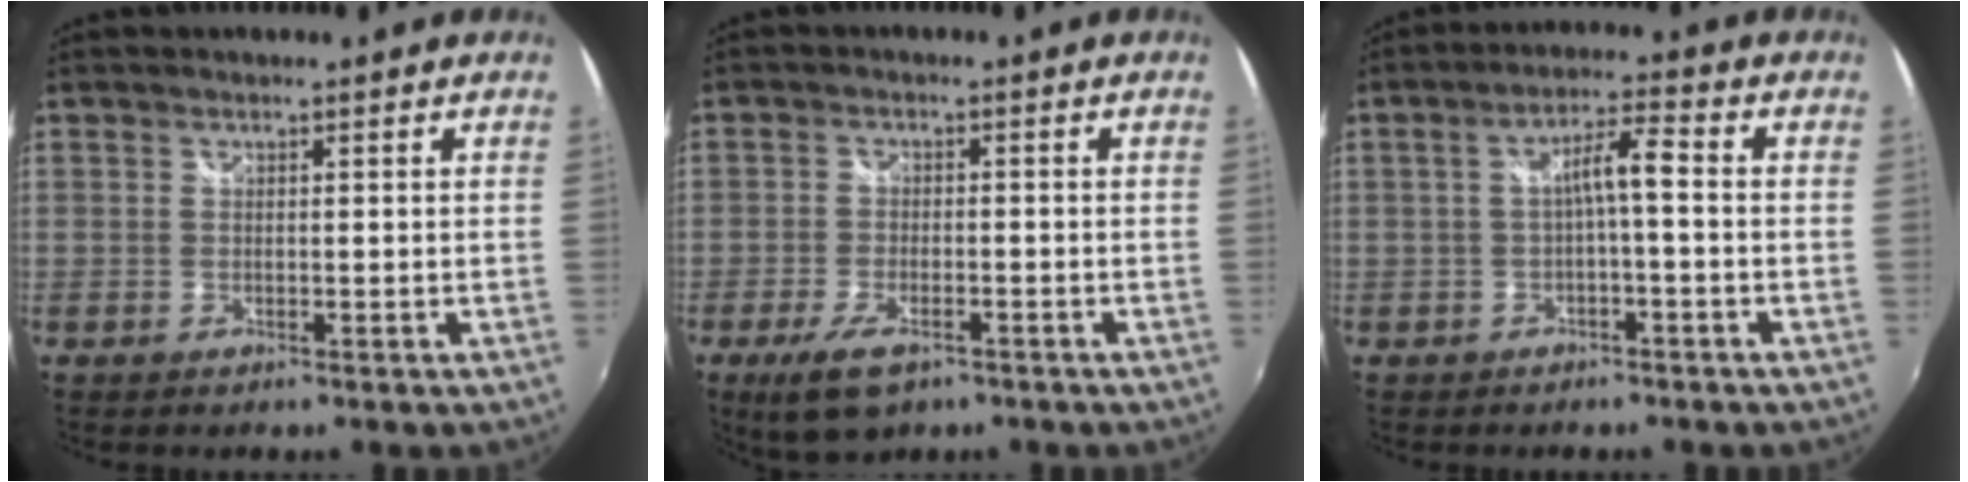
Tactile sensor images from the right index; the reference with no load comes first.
{"total": 7.5, "force": [-4.6, 3.2, 5.0], "torque": [-0.121, -0.019, -0.080]}
{"total": 4.6, "force": [-1.1, 0.4, 4.4], "torque": [-0.084, 0.009, -0.016]}